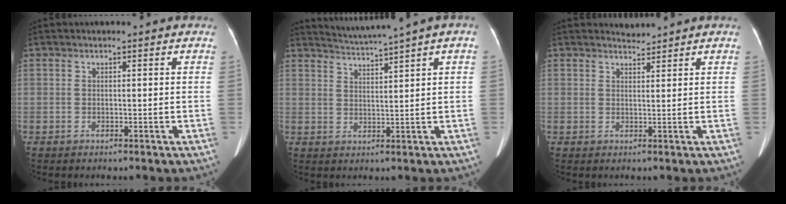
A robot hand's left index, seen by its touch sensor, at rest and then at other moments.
{"total": 4.4, "force": [3.6, -1.3, 2.0], "torque": [-0.037, 0.003, 0.067]}
{"total": 1.3, "force": [1.3, -0.2, -0.4], "torque": [-0.004, -0.001, 0.024]}